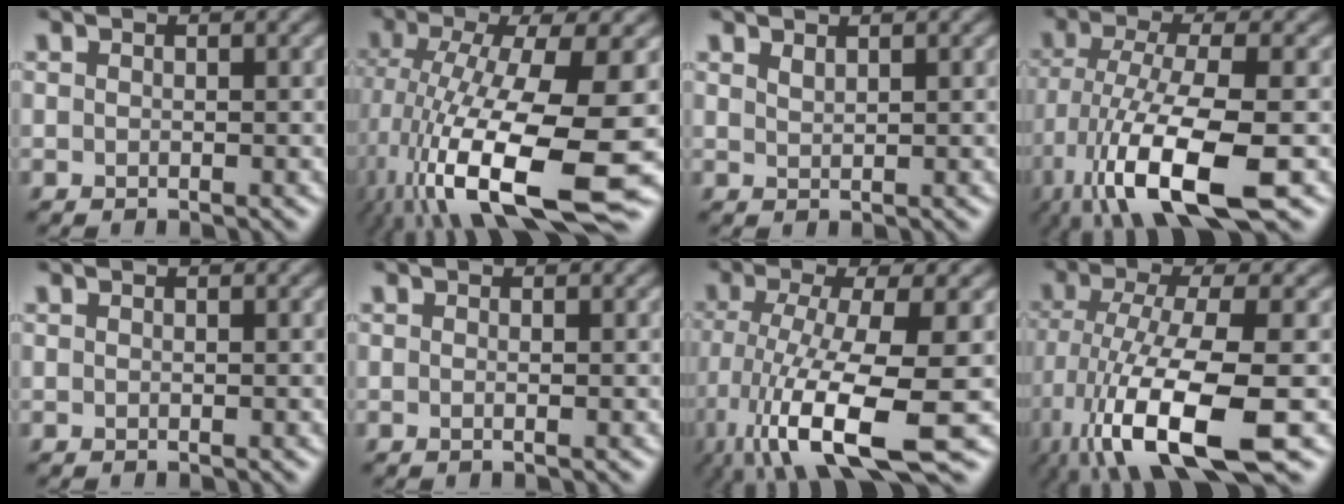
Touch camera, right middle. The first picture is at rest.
{"total": 15.0, "force": [-4.5, 4.8, 13.5], "torque": [-0.262, -0.024, -0.066]}
{"total": 0.9, "force": [0.8, 0.1, 0.3], "torque": [-0.007, 0.000, 0.017]}
{"total": 10.5, "force": [-4.6, 3.0, 8.9], "torque": [-0.174, -0.008, -0.084]}
{"total": 0.0}
{"total": 0.9, "force": [-0.1, 0.2, 0.8], "torque": [-0.013, -0.004, -0.005]}
{"total": 11.4, "force": [-4.8, 3.0, 9.9], "torque": [-0.197, -0.020, -0.085]}
{"total": 11.9, "force": [-4.8, 3.4, 10.3], "torque": [-0.208, -0.015, -0.085]}